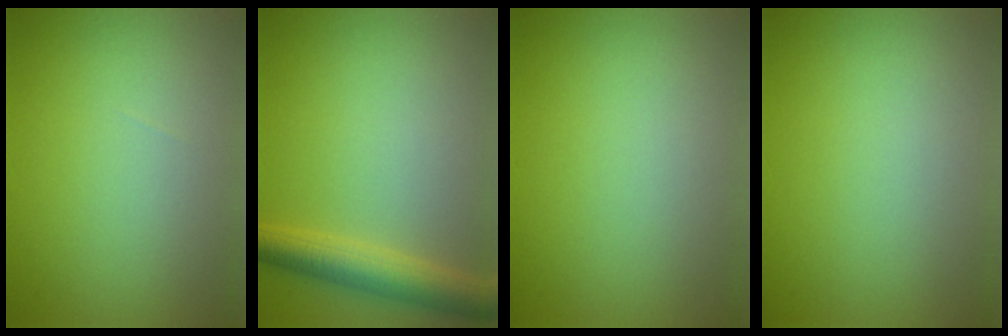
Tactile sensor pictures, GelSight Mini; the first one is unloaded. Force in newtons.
{"total": 4.3, "press": 4.3, "slide": 0.2}
{"total": 0.0}
{"total": 0.0}